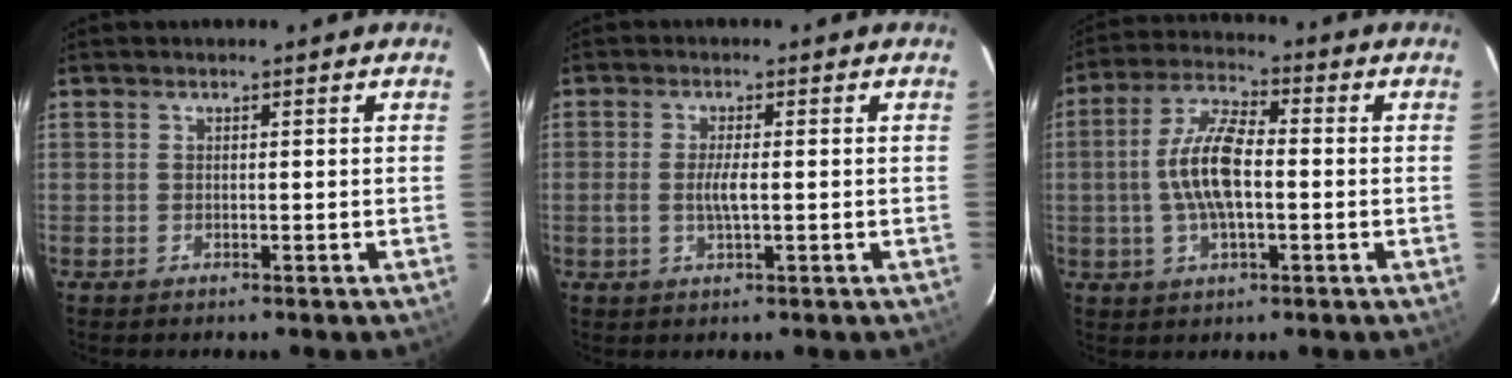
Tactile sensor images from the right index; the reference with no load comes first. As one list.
[{"total": 3.0, "force": [-0.3, 0.5, 3.0], "torque": [-0.056, -0.002, -0.005]}, {"total": 10.1, "force": [-1.0, 3.9, 9.3], "torque": [-0.188, 0.010, -0.020]}]